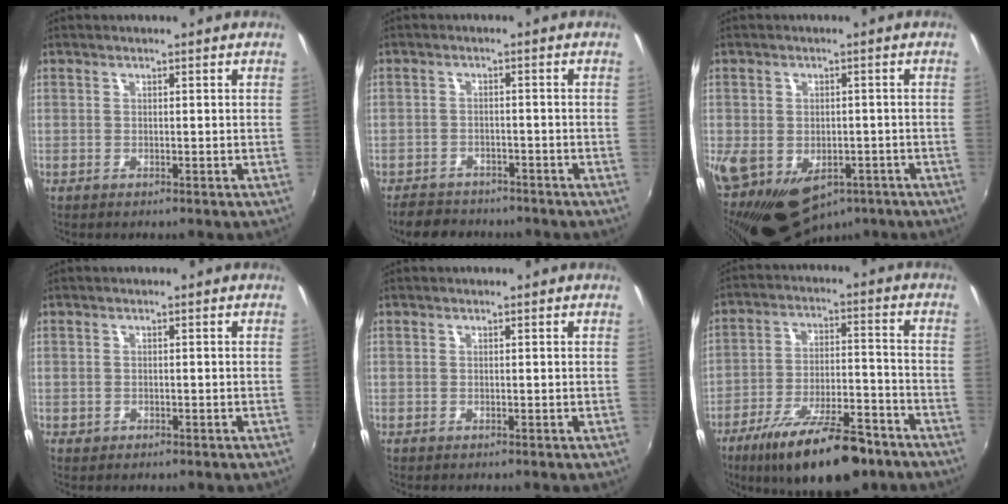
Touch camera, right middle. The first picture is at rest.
{"total": 7.9, "force": [-6.8, 3.2, 2.3], "torque": [-0.068, -0.007, -0.105]}
{"total": 18.0, "force": [-8.5, 11.9, 10.5], "torque": [-0.238, -0.045, -0.118]}
{"total": 0.9, "force": [-0.4, 0.7, 0.4], "torque": [-0.008, -0.003, -0.006]}
{"total": 0.0}
{"total": 18.6, "force": [-13.2, 5.8, 11.9], "torque": [-0.209, -0.019, -0.199]}